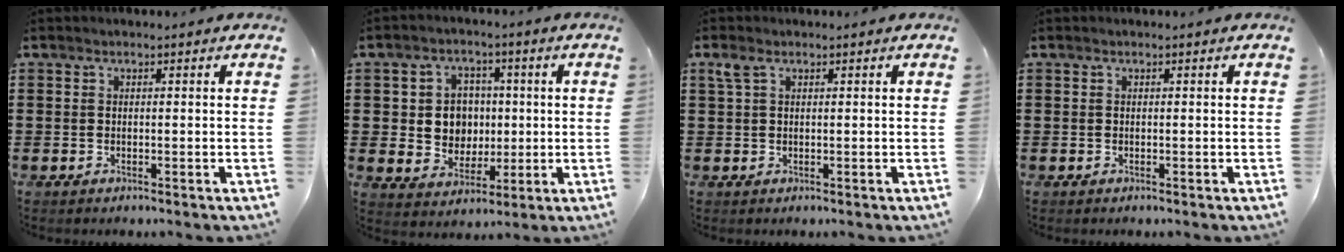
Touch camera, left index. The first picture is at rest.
{"total": 6.5, "force": [0.7, 6.1, 2.3], "torque": [-0.056, 0.013, 0.010]}
{"total": 2.3, "force": [0.9, 1.1, 1.8], "torque": [-0.040, 0.008, 0.016]}
{"total": 0.0}